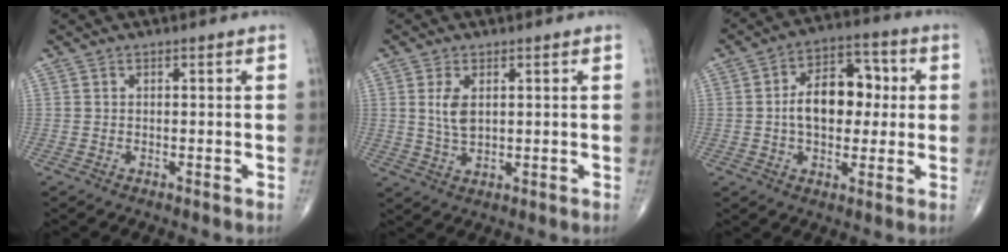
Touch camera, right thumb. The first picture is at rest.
{"total": 4.9, "force": [1.2, 2.6, 4.0], "torque": [-0.079, -0.007, 0.029]}
{"total": 12.9, "force": [0.6, 8.2, 9.9], "torque": [-0.120, 0.026, 0.004]}